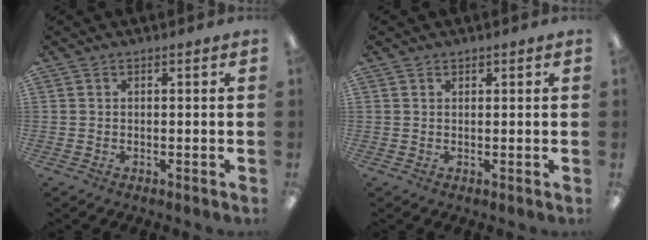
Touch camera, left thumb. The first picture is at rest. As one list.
[{"total": 0.8, "force": [0.7, 0.4, 0.1], "torque": [-0.001, 0.000, 0.013]}]